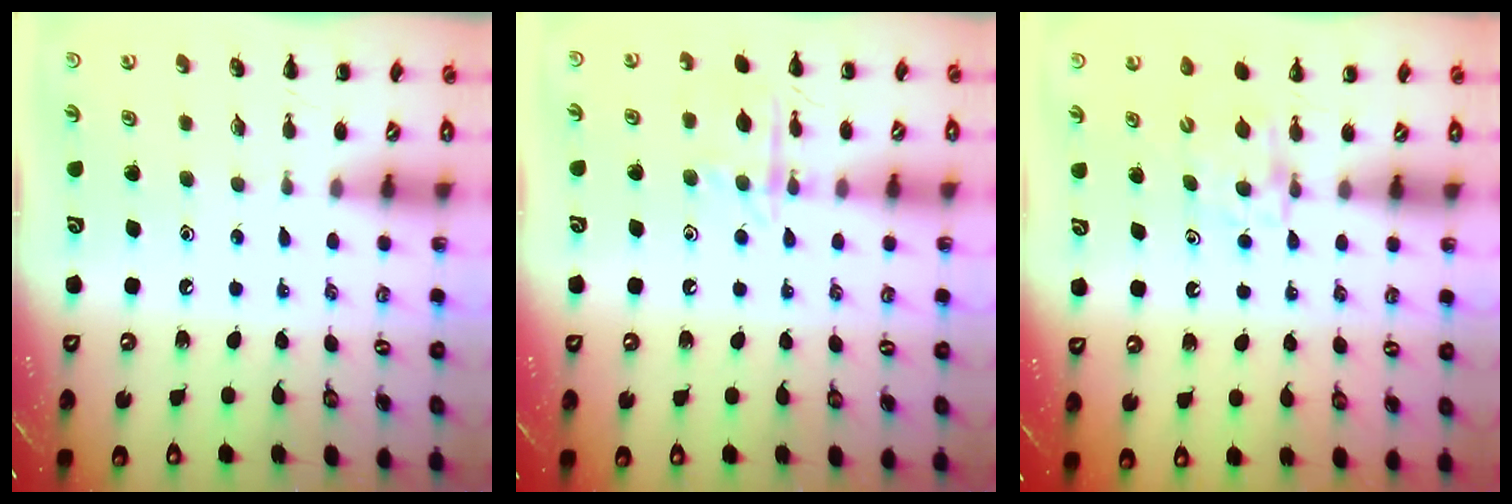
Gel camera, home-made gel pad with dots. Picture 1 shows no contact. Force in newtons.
{"total": 11.1, "press": 11.1, "slide": 0.5}
{"total": 4.4, "press": 4.3, "slide": 1.3}